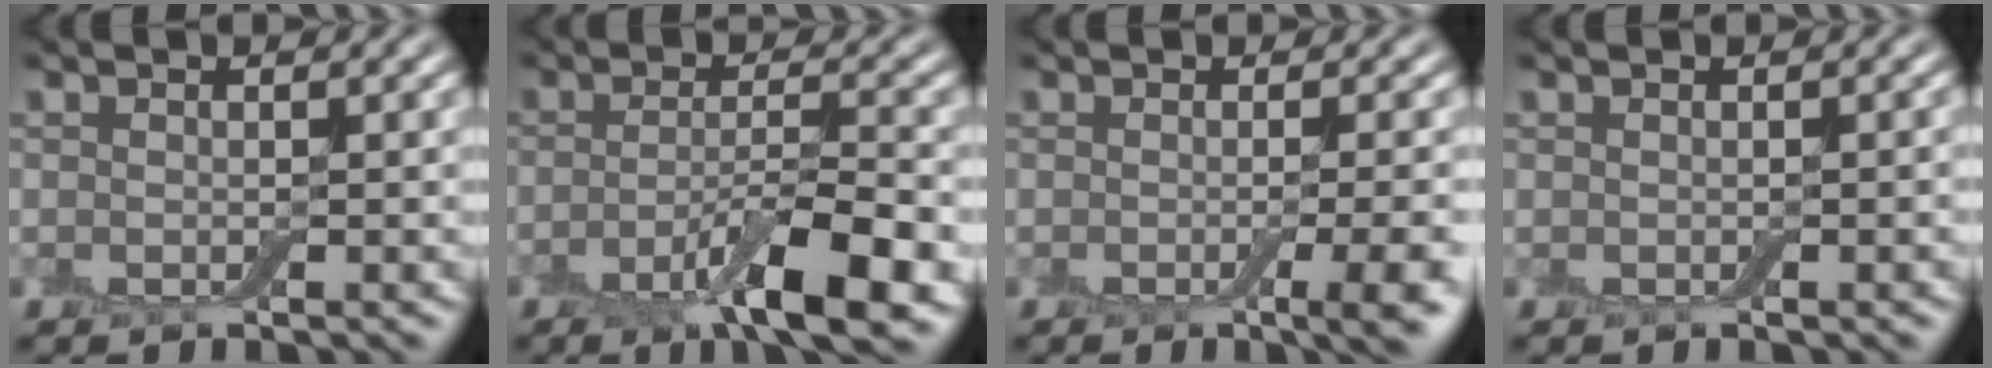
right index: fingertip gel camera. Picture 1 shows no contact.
{"total": 6.8, "force": [-3.2, 1.5, 5.8], "torque": [-0.097, 0.002, -0.058]}
{"total": 5.2, "force": [-1.7, 1.5, 4.7], "torque": [-0.052, -0.008, -0.020]}
{"total": 0.7, "force": [-0.1, 0.2, 0.7], "torque": [-0.005, 0.002, -0.002]}